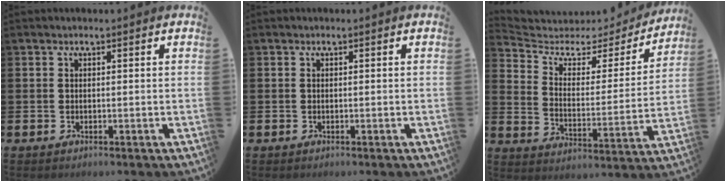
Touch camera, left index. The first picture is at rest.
{"total": 0.0}
{"total": 5.6, "force": [4.5, 2.8, 1.8], "torque": [-0.064, -0.035, 0.068]}